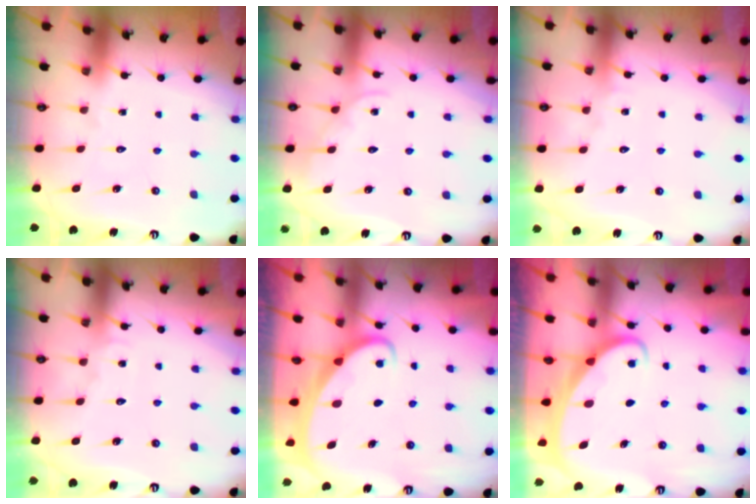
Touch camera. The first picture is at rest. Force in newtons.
{"total": 2.1, "press": 2.1, "slide": 0.3}
{"total": 1.9, "press": 1.9, "slide": 0.2}
{"total": 5.6, "press": 5.5, "slide": 0.6}
{"total": 2.0, "press": 2.0, "slide": 0.0}
{"total": 2.0, "press": 2.0, "slide": 0.0}